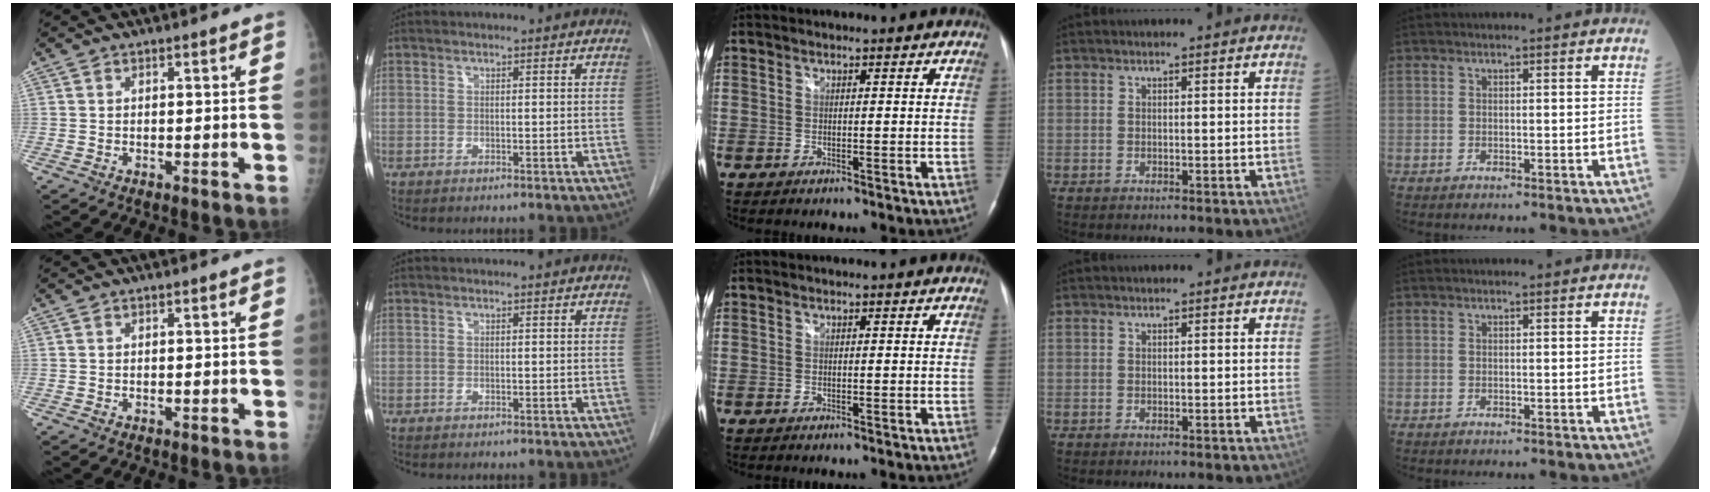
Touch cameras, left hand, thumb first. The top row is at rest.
{}